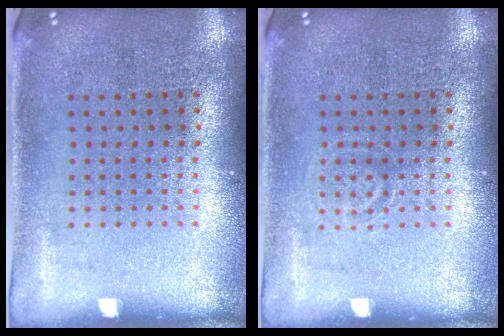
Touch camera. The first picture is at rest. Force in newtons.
{"total": 0.8, "press": 0.8, "slide": 0.2}